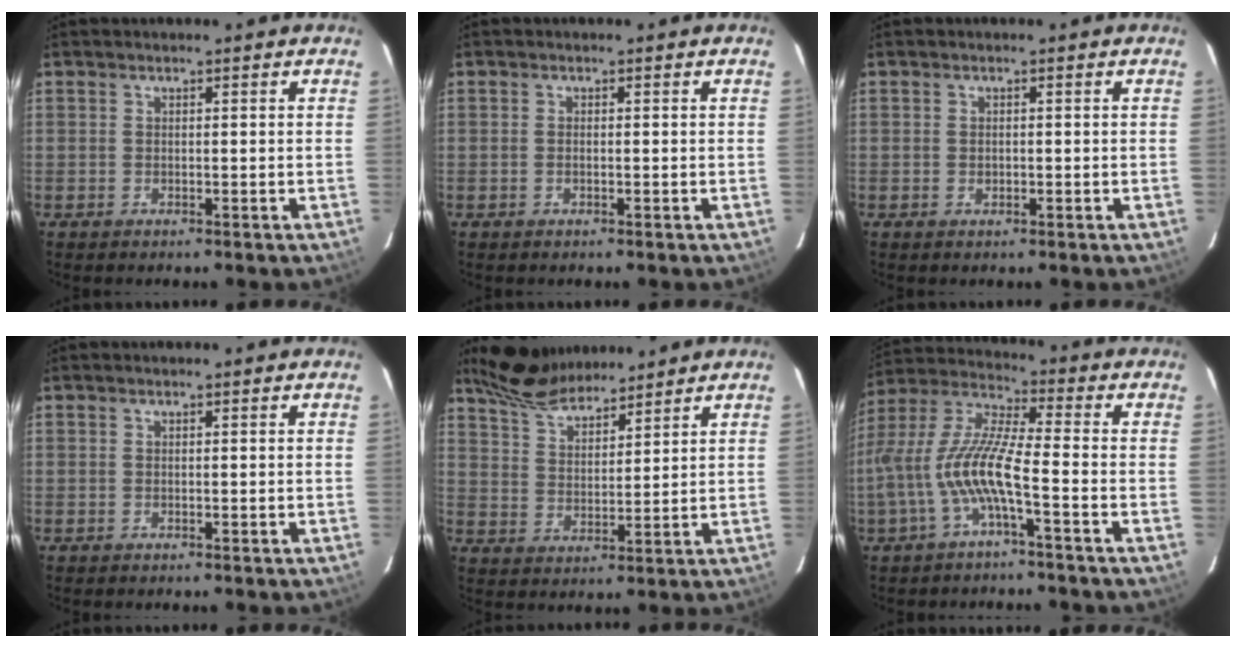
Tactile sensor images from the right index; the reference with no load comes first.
{"total": 0.6, "force": [-0.2, 0.3, 0.5], "torque": [-0.010, 0.002, -0.003]}
{"total": 0.9, "force": [-0.2, 0.7, 0.5], "torque": [-0.006, 0.003, -0.002]}
{"total": 0.0}
{"total": 9.6, "force": [8.7, 2.4, 3.3], "torque": [-0.076, 0.020, 0.162]}
{"total": 11.7, "force": [-4.1, 1.3, 10.9], "torque": [-0.231, 0.005, -0.079]}